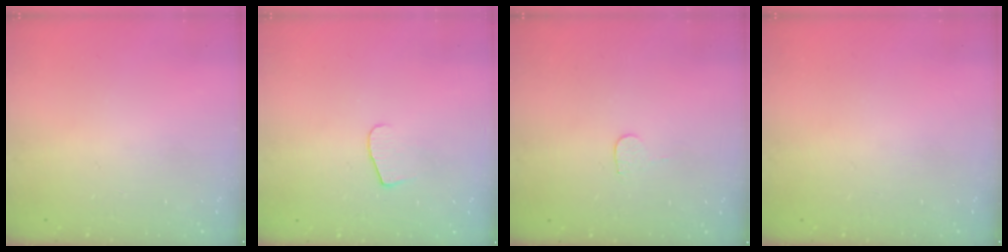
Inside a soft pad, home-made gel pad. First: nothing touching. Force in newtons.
{"total": 5.5, "press": 5.5, "slide": 0.5}
{"total": 4.9, "press": 4.9, "slide": 0.3}
{"total": 0.0}